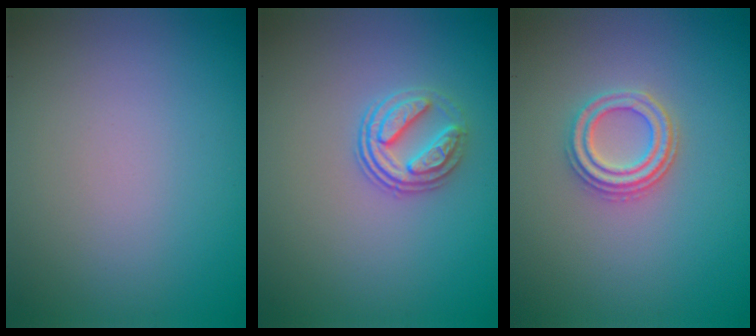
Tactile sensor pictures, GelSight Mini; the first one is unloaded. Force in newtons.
{"total": 3.0, "press": 2.6, "slide": 1.6}
{"total": 2.7, "press": 2.6, "slide": 1.0}